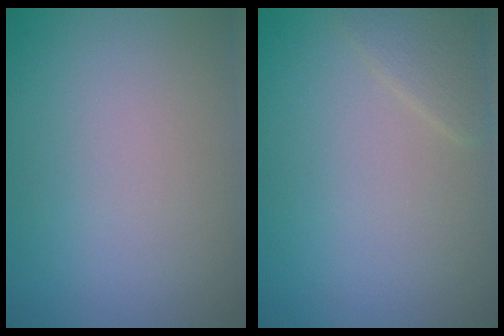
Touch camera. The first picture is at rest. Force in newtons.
{"total": 1.4, "press": 1.4, "slide": 0.2}